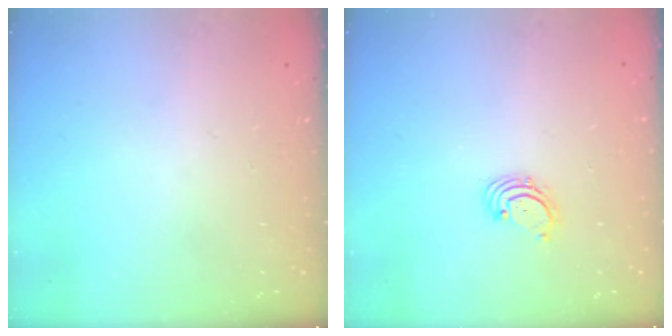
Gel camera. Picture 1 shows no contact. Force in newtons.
{"total": 1.6, "press": 1.6, "slide": 0.2}